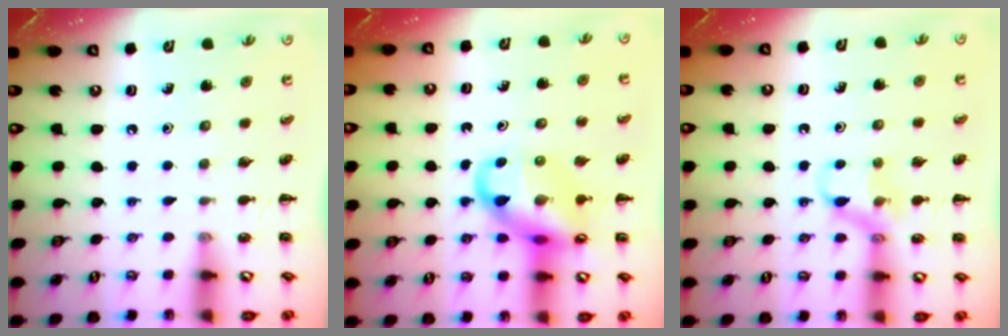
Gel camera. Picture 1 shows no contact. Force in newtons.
{"total": 15.3, "press": 15.0, "slide": 3.1}
{"total": 9.9, "press": 9.9, "slide": 1.1}